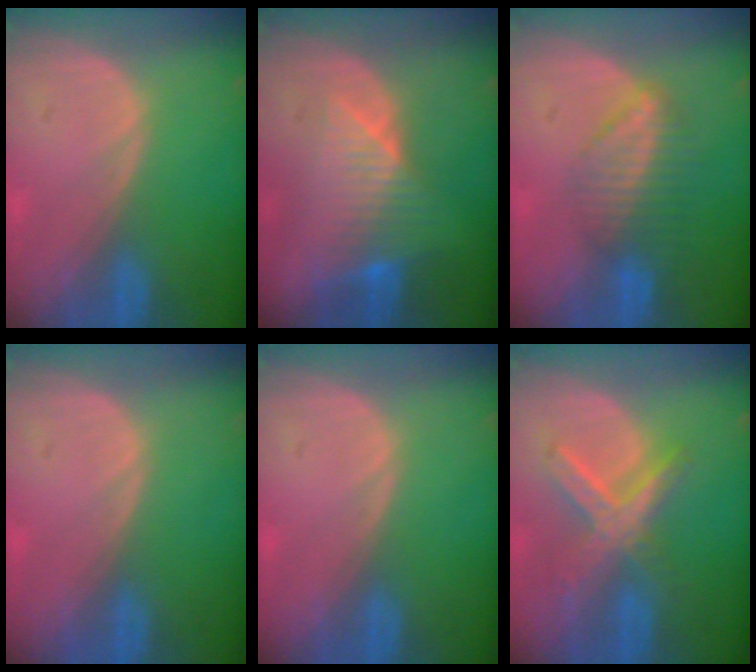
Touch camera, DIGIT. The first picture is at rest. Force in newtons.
{"total": 7.9, "press": 6.9, "slide": 3.8}
{"total": 6.9, "press": 6.0, "slide": 3.5}
{"total": 0.0}
{"total": 0.0}
{"total": 7.2, "press": 6.3, "slide": 3.5}